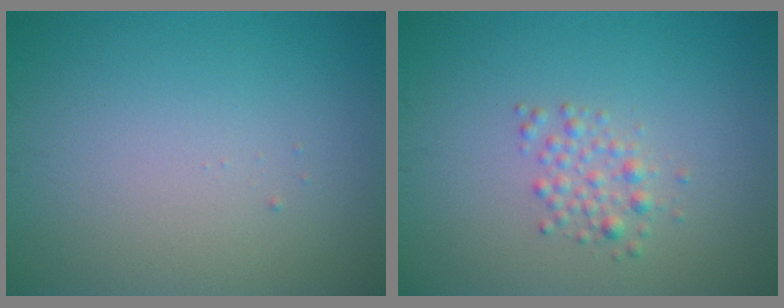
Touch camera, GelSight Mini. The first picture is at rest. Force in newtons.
{"total": 1.7, "press": 1.7, "slide": 0.0}